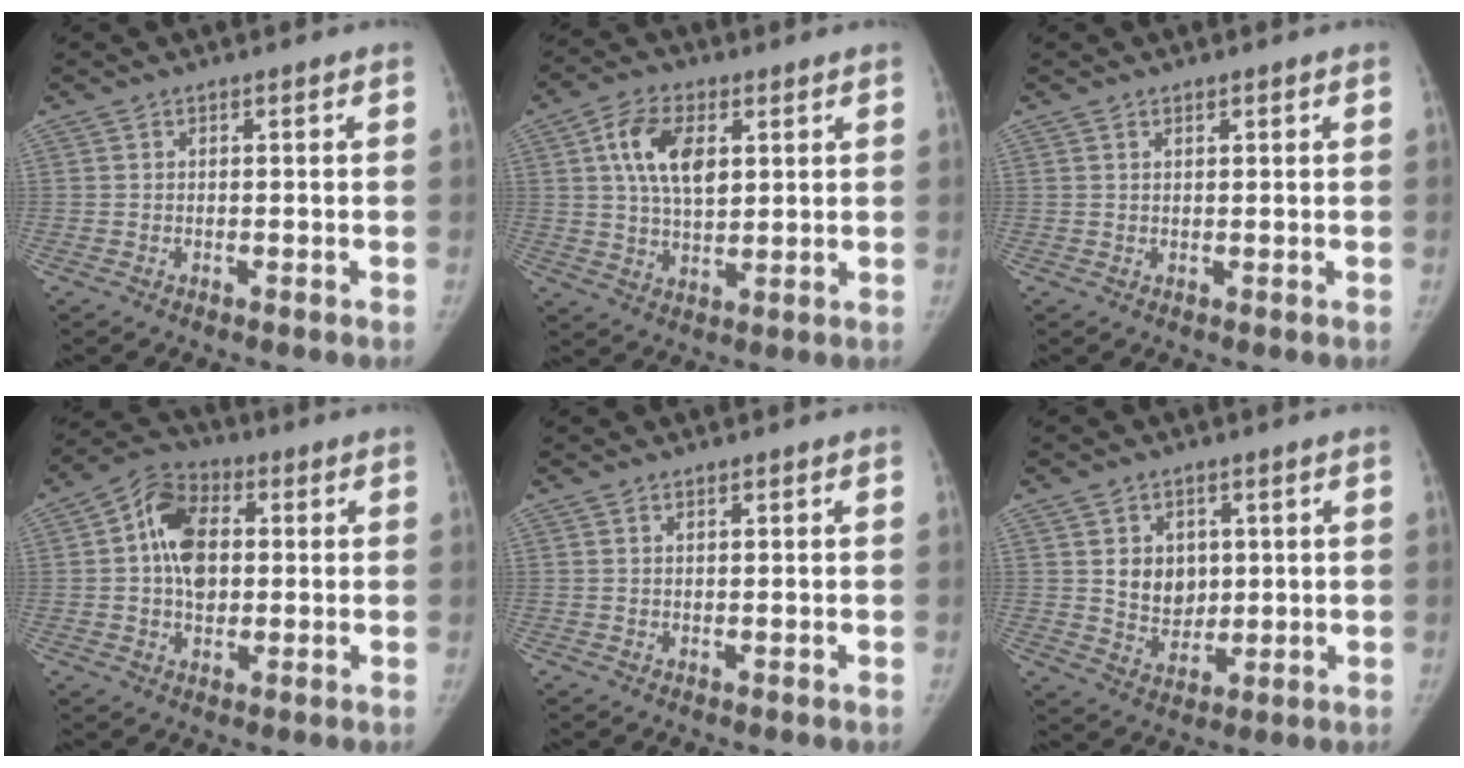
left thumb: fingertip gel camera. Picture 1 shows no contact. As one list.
[{"total": 10.5, "force": [3.1, 6.1, 8.0], "torque": [-0.131, -0.007, 0.054]}, {"total": 0.7, "force": [0.6, 0.2, 0.3], "torque": [0.000, -0.004, 0.009]}, {"total": 11.0, "force": [1.4, 7.7, 7.7], "torque": [-0.111, 0.014, 0.014]}, {"total": 0.6, "force": [0.5, 0.2, 0.2], "torque": [-0.001, -0.004, 0.009]}, {"total": 7.4, "force": [1.7, 5.9, 4.2], "torque": [-0.030, -0.017, 0.040]}]